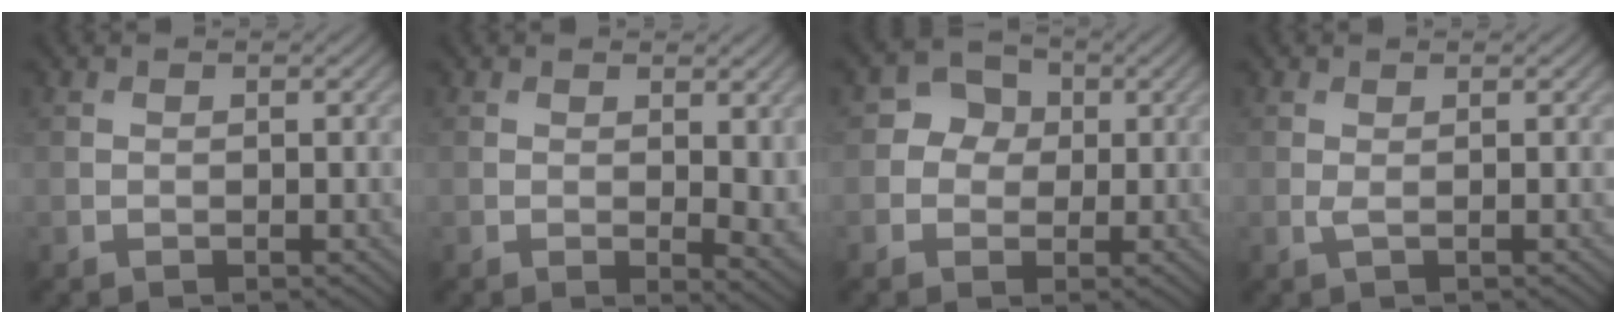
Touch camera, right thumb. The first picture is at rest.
{"total": 4.2, "force": [0.7, 1.8, 3.7], "torque": [-0.053, -0.010, 0.014]}
{"total": 3.4, "force": [0.2, 3.2, 1.2], "torque": [-0.016, 0.004, -0.013]}
{"total": 0.8, "force": [0.1, 0.1, 0.8], "torque": [-0.022, 0.002, 0.001]}